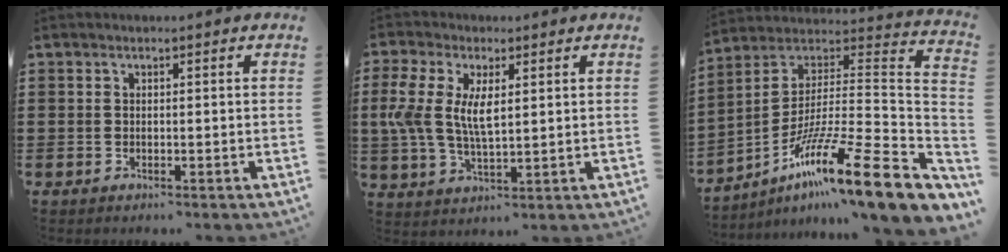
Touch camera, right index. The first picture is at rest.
{"total": 7.3, "force": [1.3, 3.4, 6.3], "torque": [-0.148, 0.001, 0.018]}
{"total": 16.7, "force": [-10.0, 1.3, 13.3], "torque": [-0.225, -0.012, -0.184]}